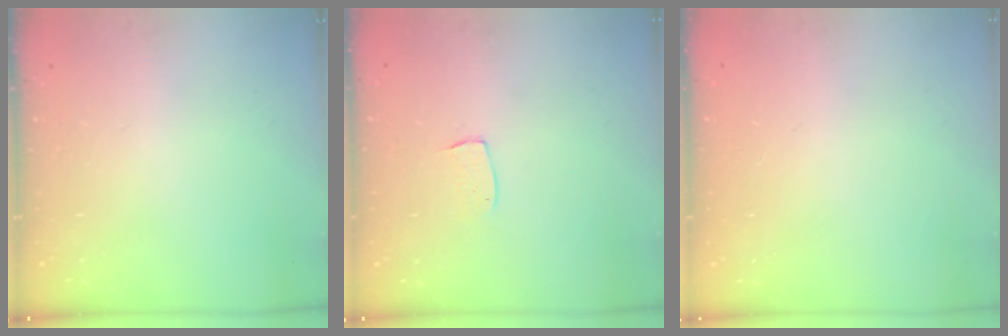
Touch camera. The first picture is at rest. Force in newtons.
{"total": 5.2, "press": 5.2, "slide": 0.3}
{"total": 0.0}